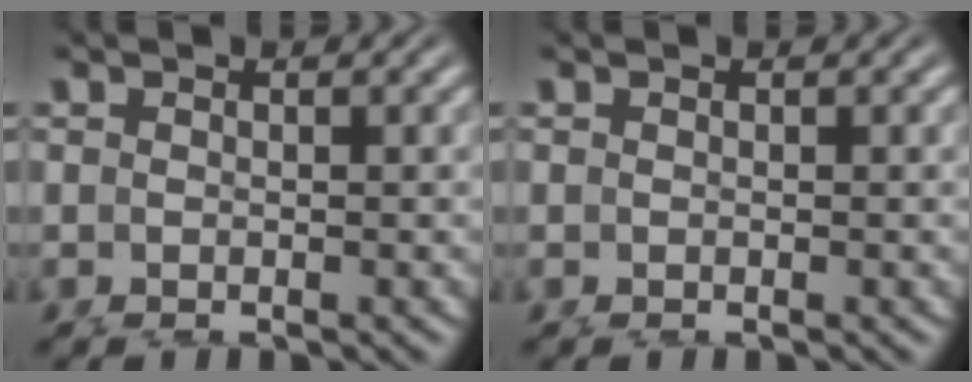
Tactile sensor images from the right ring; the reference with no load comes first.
{"total": 0.0}